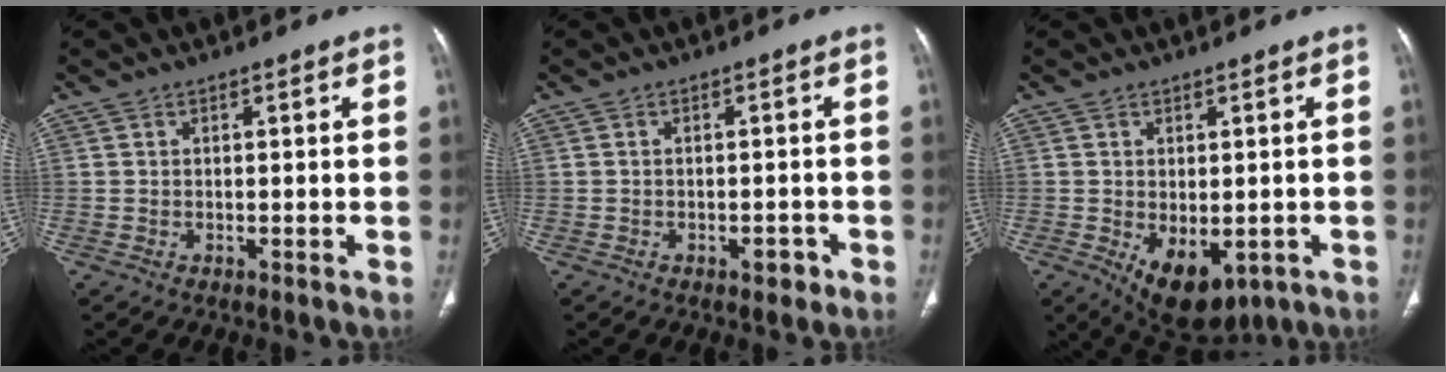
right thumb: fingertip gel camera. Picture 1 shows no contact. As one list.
[{"total": 2.0, "force": [-1.2, 1.0, 1.3], "torque": [-0.012, 0.007, -0.012]}, {"total": 9.9, "force": [-3.2, 5.7, 7.5], "torque": [-0.099, -0.008, -0.027]}]